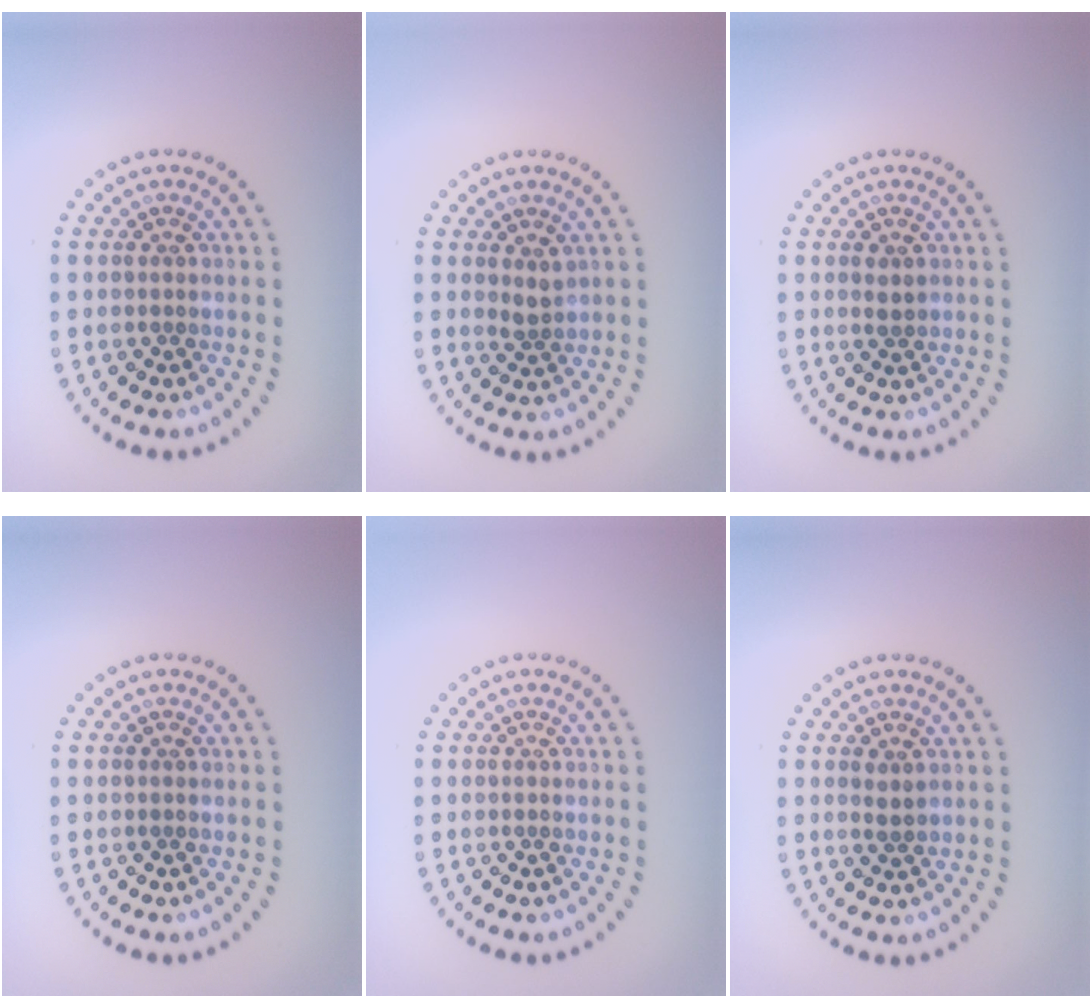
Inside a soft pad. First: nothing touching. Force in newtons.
{"total": 1.4, "press": 1.1, "slide": 0.8}
{"total": 1.1, "press": 1.1, "slide": 0.2}
{"total": 0.0}
{"total": 0.0}
{"total": 1.0, "press": 1.0, "slide": 0.3}